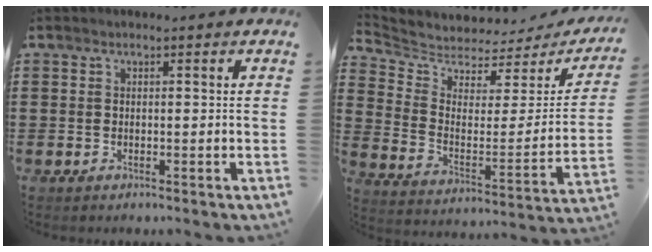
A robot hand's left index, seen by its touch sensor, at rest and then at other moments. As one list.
[{"total": 4.3, "force": [4.1, 1.3, 0.1], "torque": [-0.036, -0.044, 0.067]}]